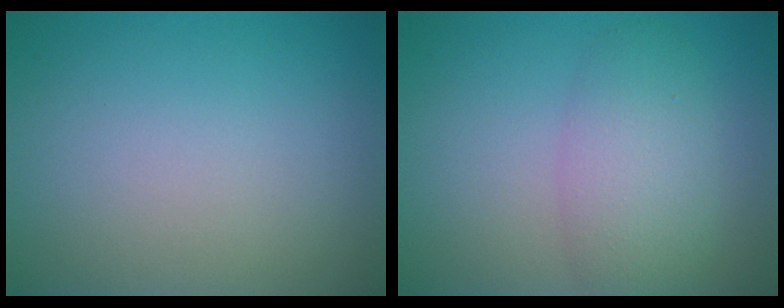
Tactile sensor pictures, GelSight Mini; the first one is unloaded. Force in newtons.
{"total": 4.3, "press": 4.3, "slide": 0.2}